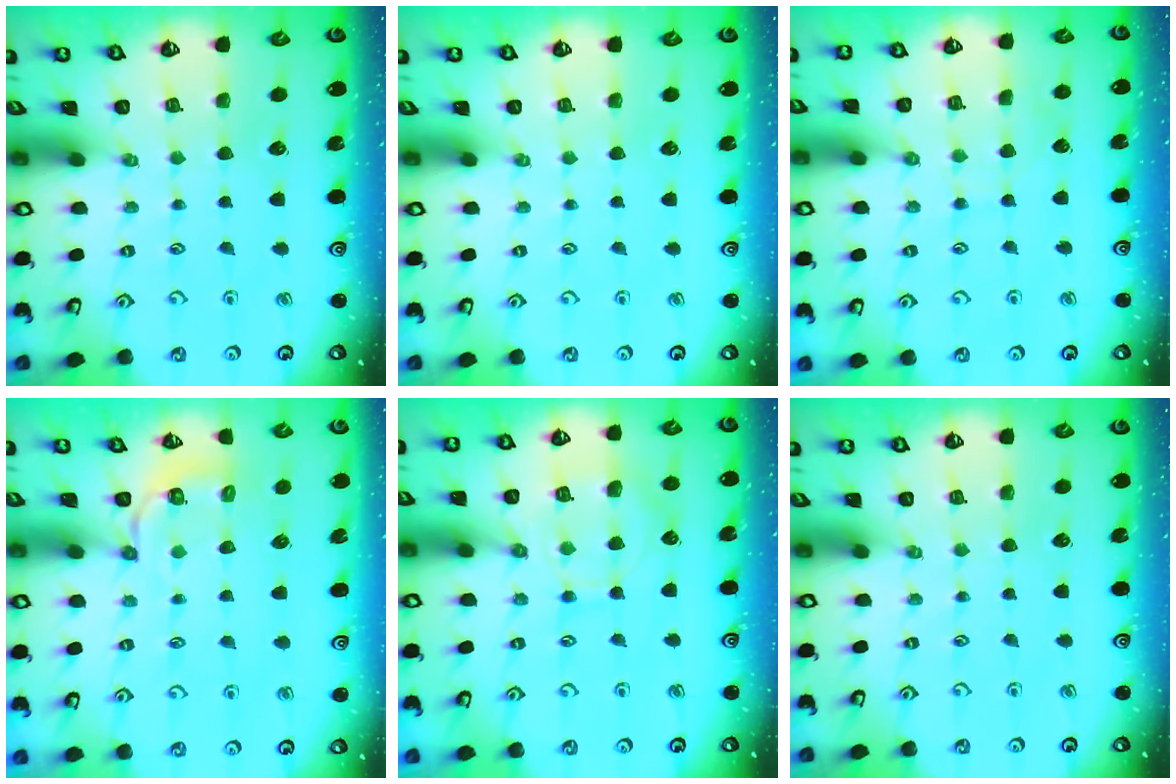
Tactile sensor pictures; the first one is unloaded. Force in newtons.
{"total": 0.0}
{"total": 2.8, "press": 2.8, "slide": 0.4}
{"total": 3.3, "press": 2.8, "slide": 1.7}
{"total": 10.0, "press": 10.0, "slide": 1.0}
{"total": 0.0}